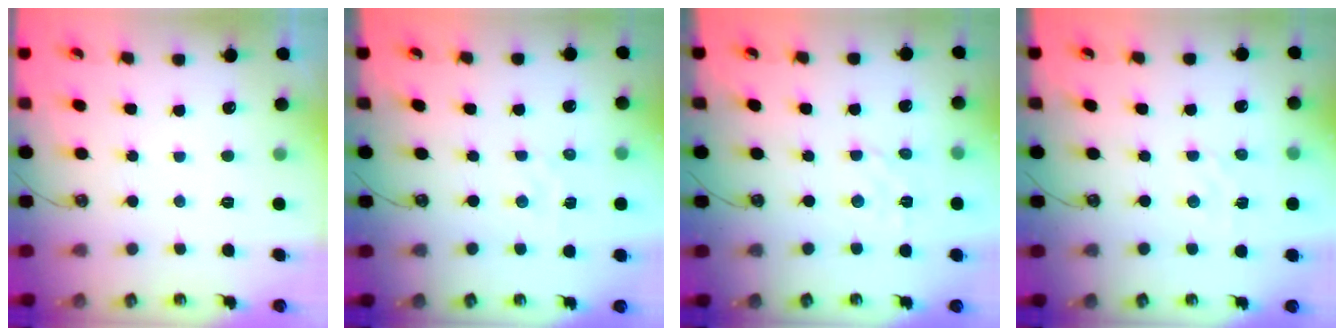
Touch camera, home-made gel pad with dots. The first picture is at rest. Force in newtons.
{"total": 1.2, "press": 1.2, "slide": 0.1}
{"total": 2.8, "press": 2.8, "slide": 0.4}
{"total": 3.3, "press": 3.2, "slide": 0.4}